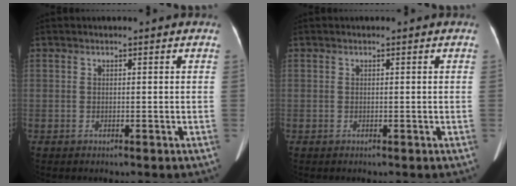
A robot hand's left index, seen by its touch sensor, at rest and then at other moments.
{"total": 0.0}